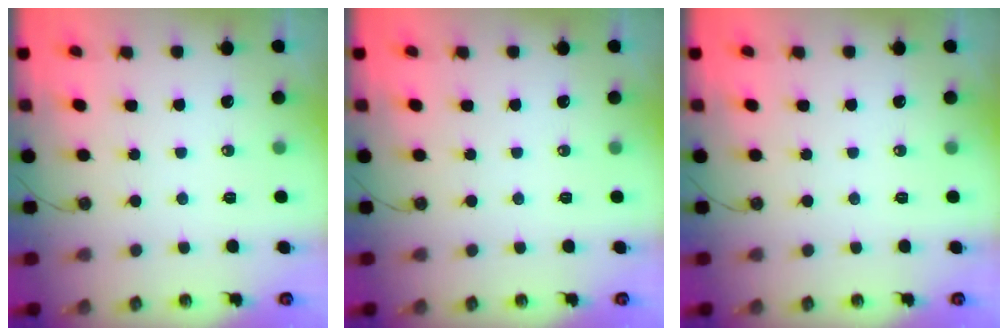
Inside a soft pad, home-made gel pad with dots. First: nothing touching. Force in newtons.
{"total": 0.0}
{"total": 0.0}